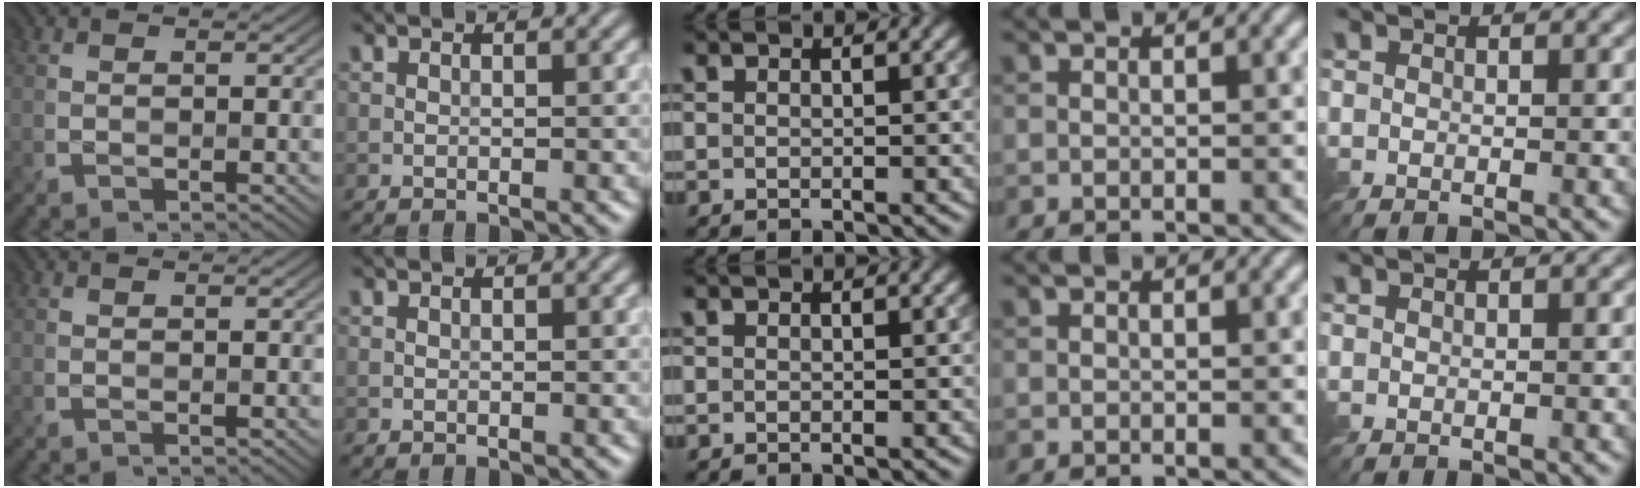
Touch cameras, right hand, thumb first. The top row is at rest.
{}